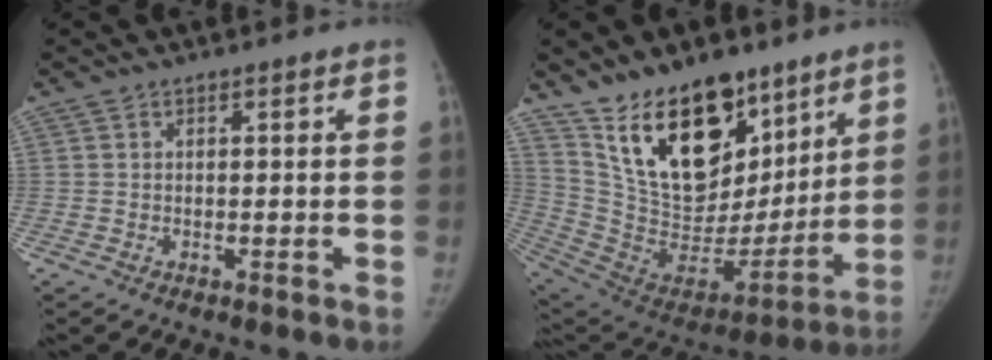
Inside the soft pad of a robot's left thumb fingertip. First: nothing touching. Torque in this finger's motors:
{"motor_torque": [3.06, 0.65, 1.14, -1.63, 0.56]}